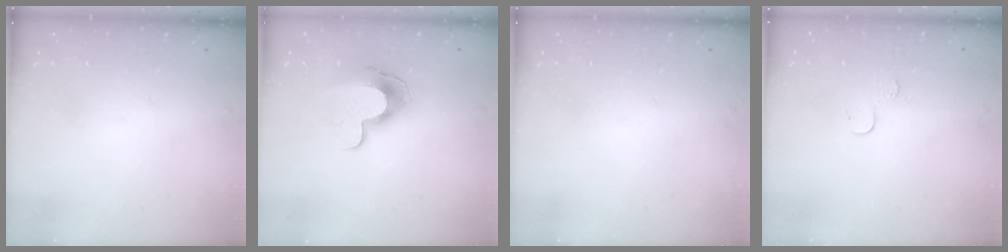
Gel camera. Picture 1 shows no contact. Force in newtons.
{"total": 12.2, "press": 12.2, "slide": 0.9}
{"total": 0.0}
{"total": 4.6, "press": 4.6, "slide": 0.4}